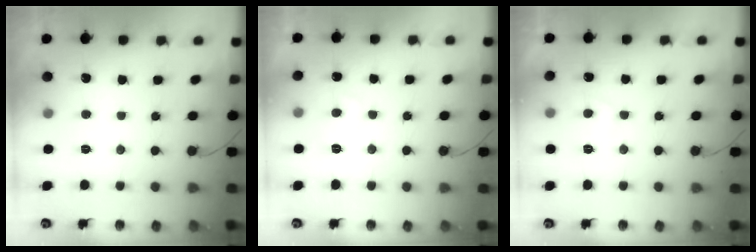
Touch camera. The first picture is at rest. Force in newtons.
{"total": 3.1, "press": 3.1, "slide": 0.3}
{"total": 3.0, "press": 2.9, "slide": 0.7}